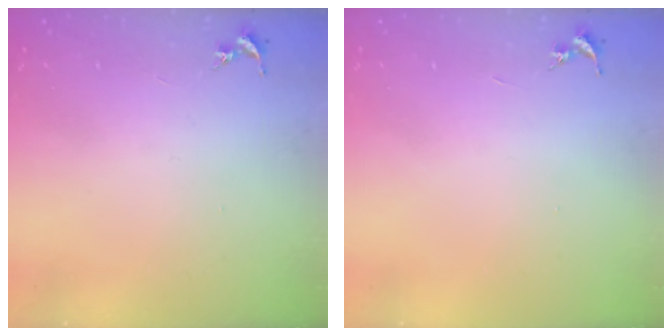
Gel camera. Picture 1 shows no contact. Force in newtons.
{"total": 0.0}